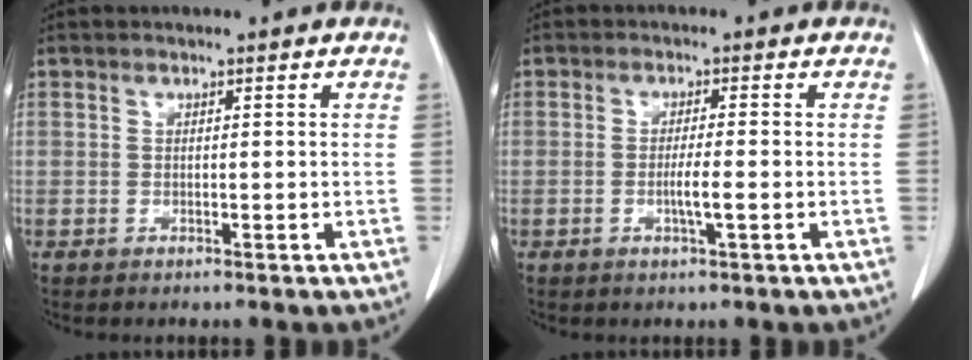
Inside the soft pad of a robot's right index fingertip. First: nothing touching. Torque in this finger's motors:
{"motor_torque": [0.33, -0.17, 0.30, 0.06]}